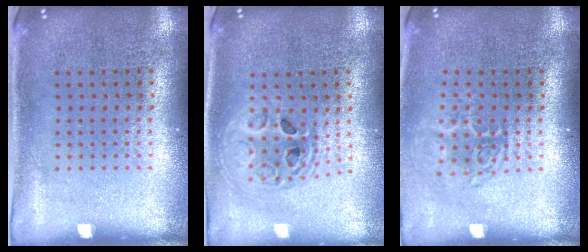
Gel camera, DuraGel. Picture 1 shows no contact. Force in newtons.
{"total": 1.9, "press": 1.5, "slide": 1.1}
{"total": 1.6, "press": 1.2, "slide": 1.2}